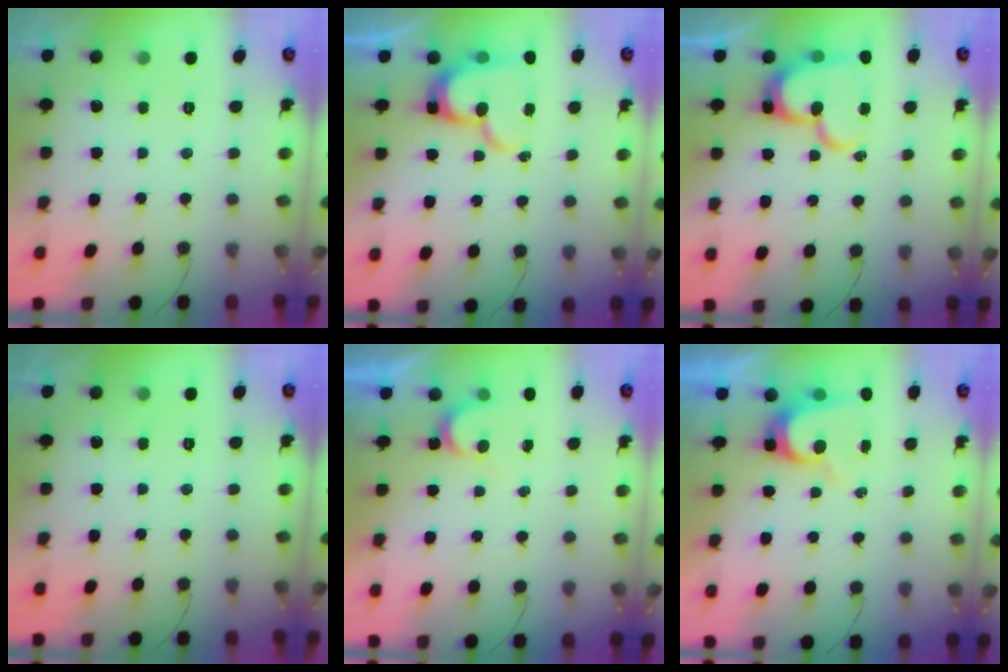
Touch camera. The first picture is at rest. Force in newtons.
{"total": 16.2, "press": 16.1, "slide": 1.7}
{"total": 17.4, "press": 17.3, "slide": 1.7}
{"total": 0.0}
{"total": 2.8, "press": 2.8, "slide": 0.2}
{"total": 8.1, "press": 8.0, "slide": 0.9}